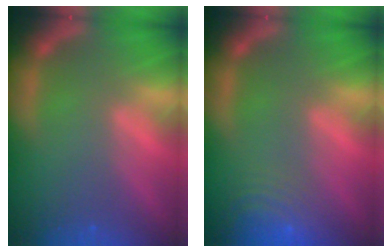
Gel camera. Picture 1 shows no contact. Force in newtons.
{"total": 8.5}